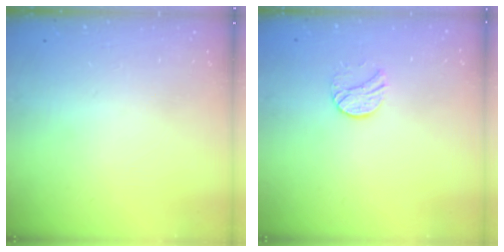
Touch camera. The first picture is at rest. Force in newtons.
{"total": 8.0, "press": 8.0, "slide": 0.6}